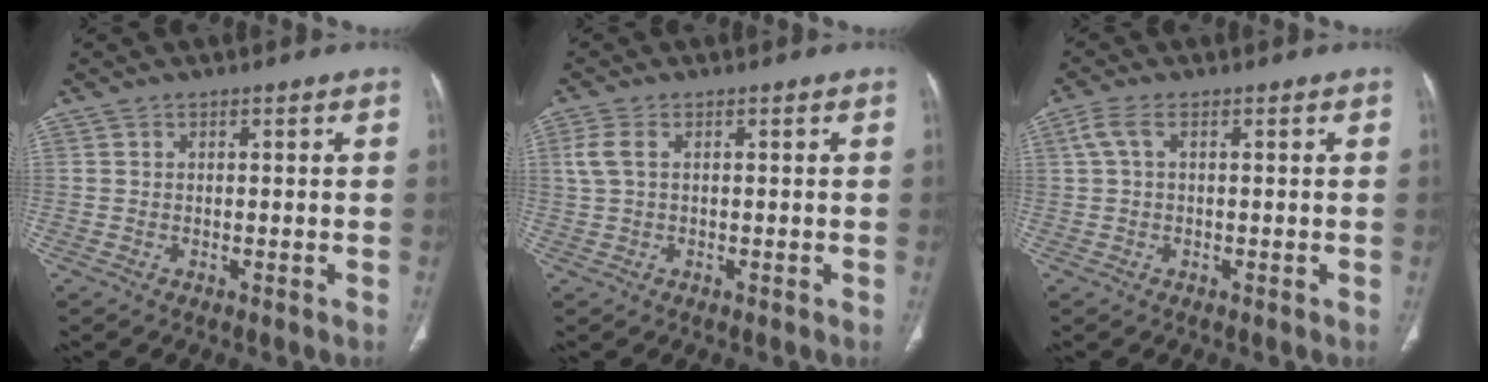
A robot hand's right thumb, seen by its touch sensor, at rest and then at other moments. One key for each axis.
{"total": 3.2, "fx": 0.9, "fy": 1.7, "fz": 2.6, "tx": -0.080, "ty": 0.011, "tz": 0.021}
{"total": 3.0, "fx": 0.8, "fy": 1.3, "fz": 2.6, "tx": -0.072, "ty": 0.013, "tz": 0.017}